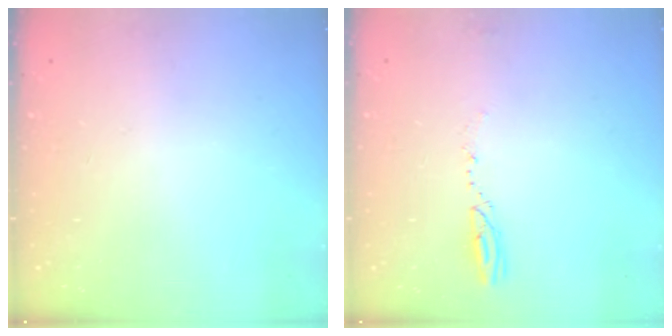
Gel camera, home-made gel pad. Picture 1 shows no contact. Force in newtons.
{"total": 3.7, "press": 3.6, "slide": 0.4}